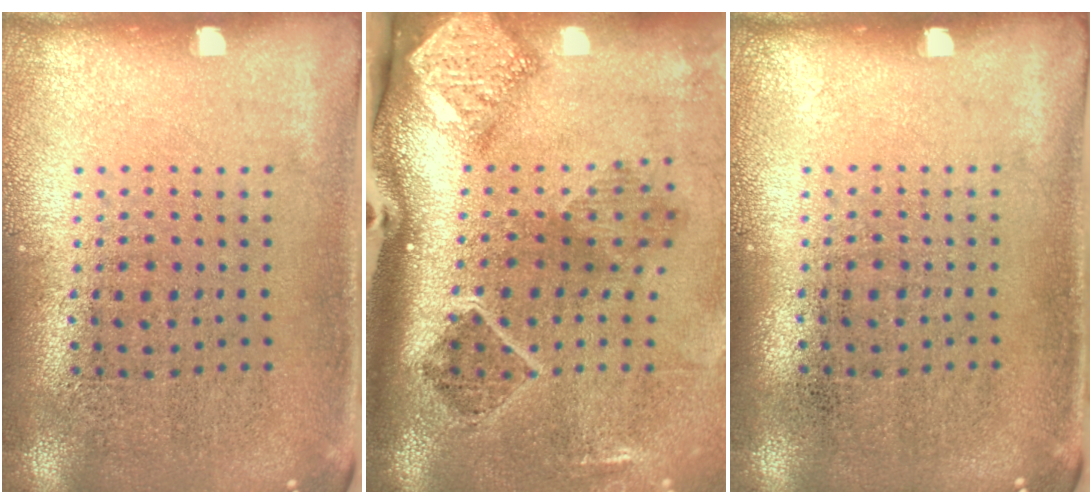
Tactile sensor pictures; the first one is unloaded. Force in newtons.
{"total": 2.9, "press": 1.9, "slide": 2.2}
{"total": 0.0}